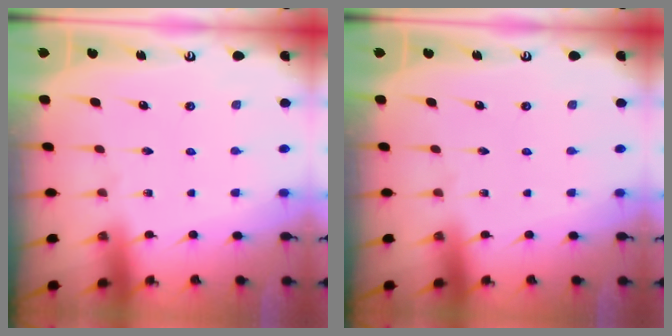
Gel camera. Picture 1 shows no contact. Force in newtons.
{"total": 0.0}